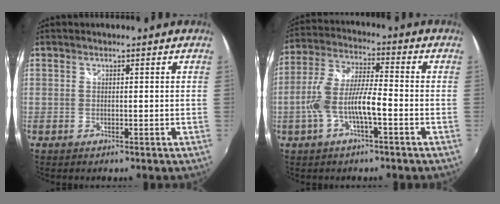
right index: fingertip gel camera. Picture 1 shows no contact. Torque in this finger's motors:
{"motor_torque": [0.64, -0.36, 0.74, 0.17]}